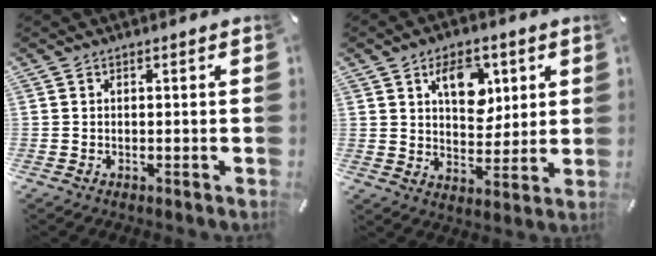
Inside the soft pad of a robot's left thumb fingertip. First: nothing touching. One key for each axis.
{"total": 10.5, "fx": 4.7, "fy": 7.2, "fz": 6.1, "tx": -0.077, "ty": -0.012, "tz": 0.077}